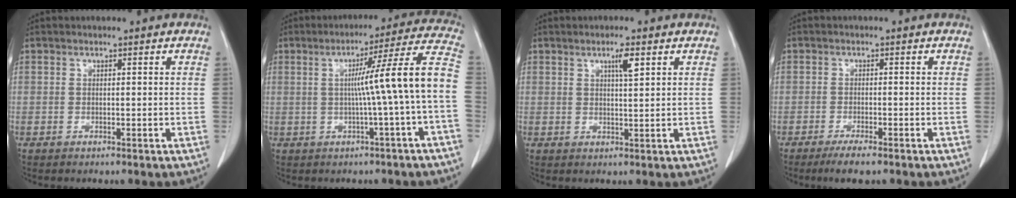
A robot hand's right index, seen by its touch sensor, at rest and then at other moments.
{"total": 13.6, "force": [-0.7, -2.3, 13.4], "torque": [-0.174, 0.021, -0.012]}
{"total": 3.0, "force": [1.5, 0.2, 2.6], "torque": [-0.046, -0.001, 0.025]}
{"total": 3.9, "force": [-2.9, 0.4, 2.7], "torque": [-0.047, -0.009, -0.047]}